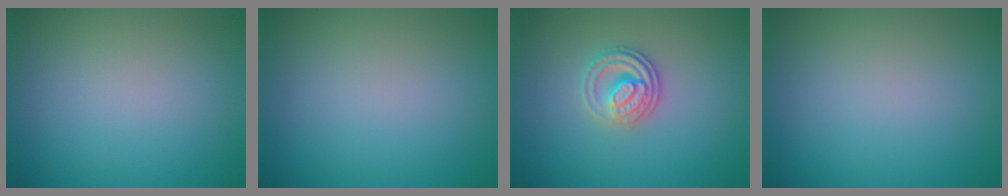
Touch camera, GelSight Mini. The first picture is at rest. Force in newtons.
{"total": 0.0}
{"total": 2.7, "press": 2.5, "slide": 0.9}
{"total": 0.0}